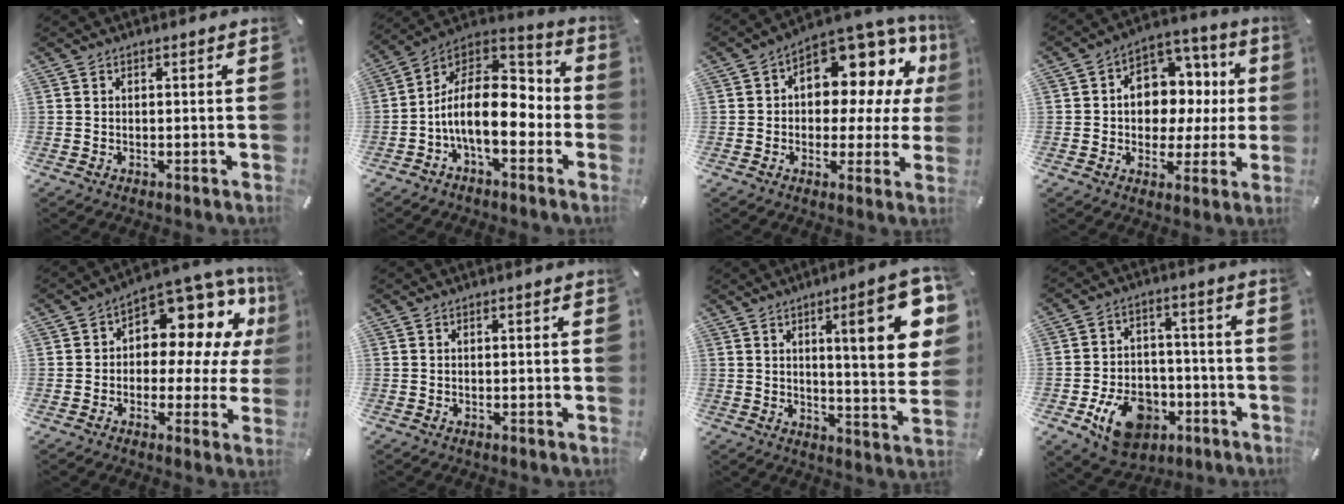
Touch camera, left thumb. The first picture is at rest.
{"total": 17.0, "force": [-3.5, 9.6, 13.5], "torque": [-0.242, 0.003, -0.059]}
{"total": 11.3, "force": [4.9, 7.5, 6.9], "torque": [-0.089, -0.058, 0.084]}
{"total": 11.7, "force": [1.0, 10.0, 6.0], "torque": [-0.081, -0.013, 0.026]}
{"total": 10.9, "force": [4.9, 6.9, 6.8], "torque": [-0.097, -0.054, 0.084]}
{"total": 0.6, "force": [0.0, 0.1, 0.6], "torque": [-0.010, -0.001, 0.000]}
{"total": 18.1, "force": [6.6, 4.1, 16.4], "torque": [-0.237, -0.030, 0.089]}
{"total": 13.9, "force": [-6.3, 9.8, 7.7], "torque": [-0.115, 0.043, -0.102]}